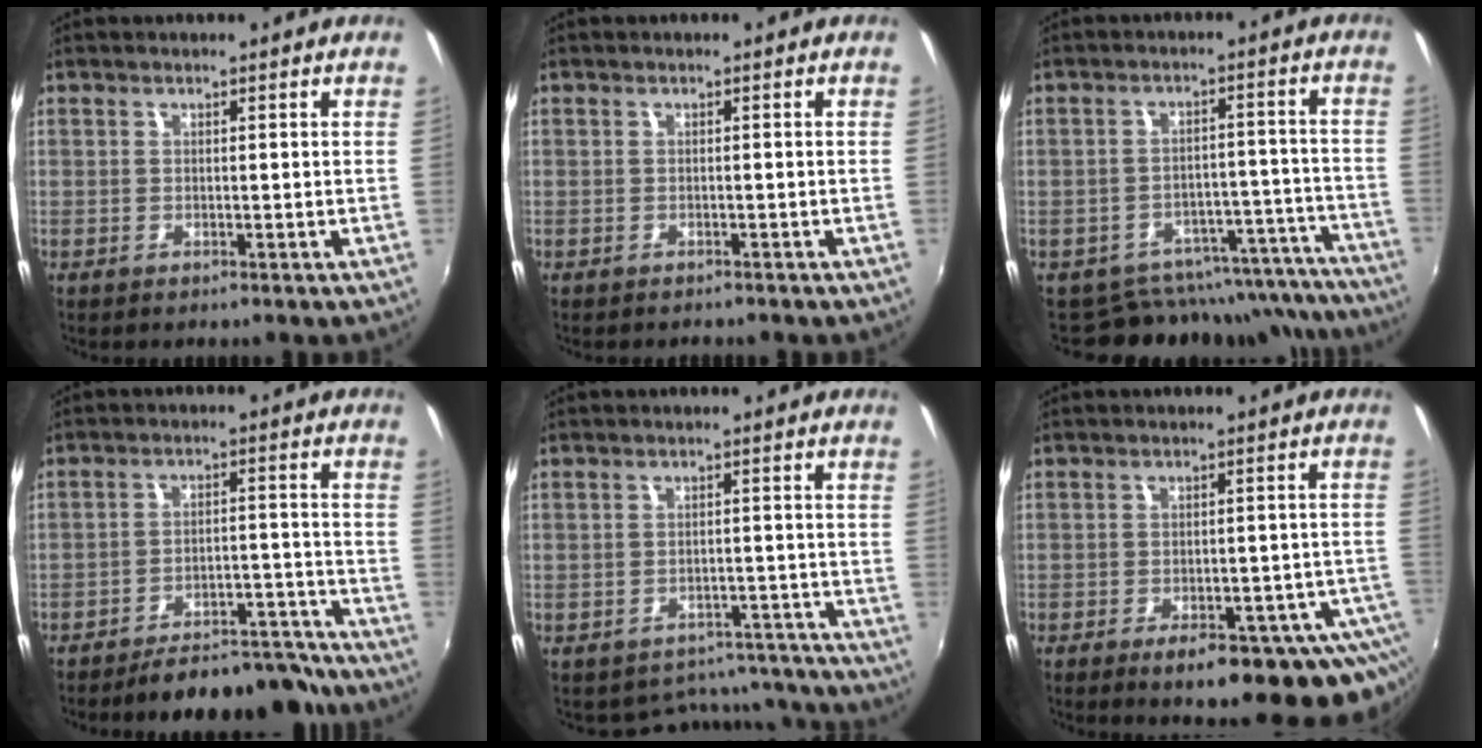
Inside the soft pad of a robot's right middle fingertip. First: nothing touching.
{"total": 1.0, "force": [-0.9, 0.4, 0.1], "torque": [-0.007, 0.001, -0.012]}
{"total": 17.0, "force": [-15.7, 6.1, 1.9], "torque": [-0.012, 0.071, -0.190]}
{"total": 15.1, "force": [-13.9, 3.6, 4.6], "torque": [-0.079, 0.029, -0.173]}
{"total": 11.3, "force": [-10.3, 4.6, 1.0], "torque": [-0.017, 0.035, -0.114]}
{"total": 17.6, "force": [-11.7, 6.5, 11.4], "torque": [-0.145, -0.027, -0.136]}